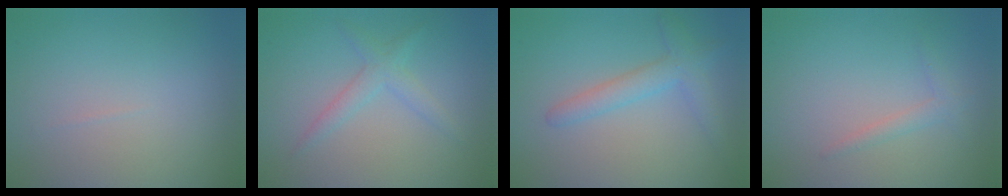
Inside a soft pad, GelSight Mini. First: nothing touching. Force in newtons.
{"total": 1.9, "press": 1.9, "slide": 0.0}
{"total": 2.8, "press": 2.8, "slide": 0.3}
{"total": 1.3, "press": 1.3, "slide": 0.1}